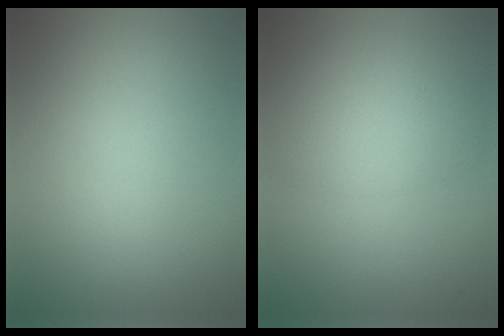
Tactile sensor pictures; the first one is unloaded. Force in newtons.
{"total": 4.2, "press": 4.2, "slide": 0.1}